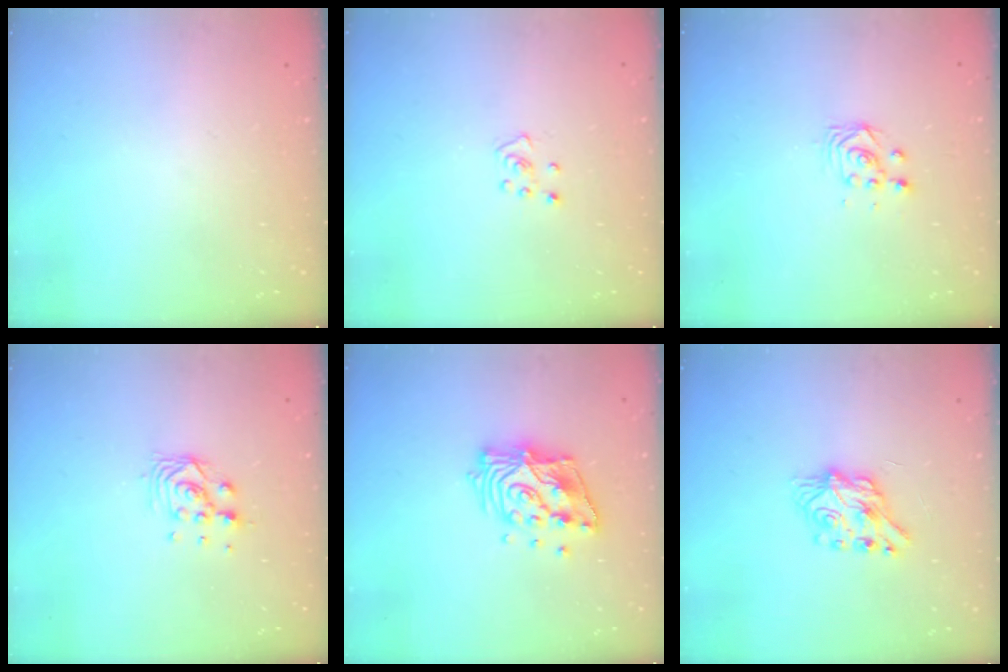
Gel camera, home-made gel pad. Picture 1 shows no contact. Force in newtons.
{"total": 4.0, "press": 4.0, "slide": 0.4}
{"total": 2.9, "press": 2.9, "slide": 0.4}
{"total": 6.1, "press": 6.1, "slide": 0.9}
{"total": 13.9, "press": 13.8, "slide": 1.5}
{"total": 7.2, "press": 7.2, "slide": 0.1}